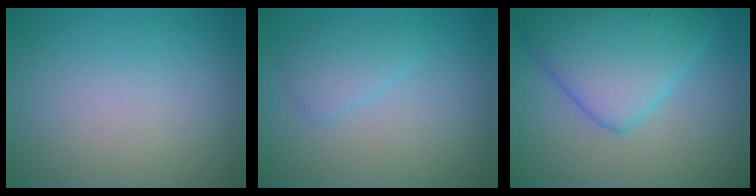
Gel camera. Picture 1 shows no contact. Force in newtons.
{"total": 1.9, "press": 1.9, "slide": 0.1}
{"total": 6.7, "press": 6.7, "slide": 0.1}